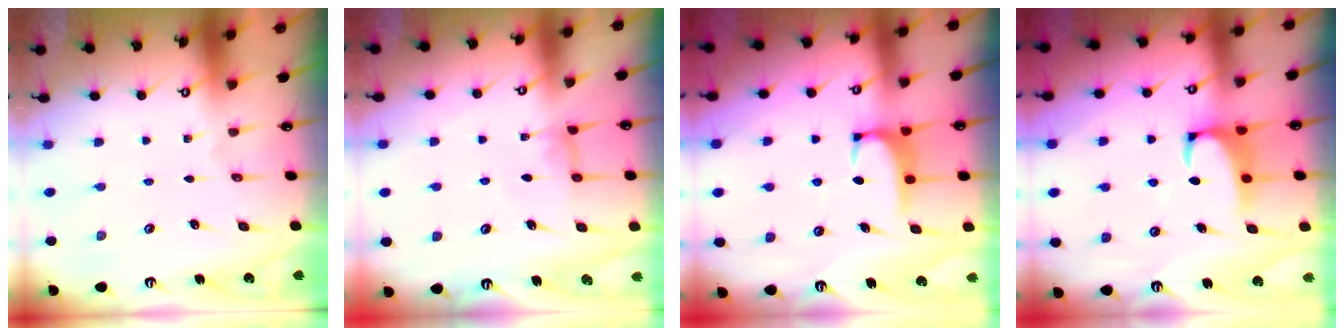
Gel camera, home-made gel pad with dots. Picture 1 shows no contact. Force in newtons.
{"total": 3.4, "press": 3.3, "slide": 0.6}
{"total": 2.1, "press": 2.0, "slide": 0.5}
{"total": 2.2, "press": 2.0, "slide": 1.0}